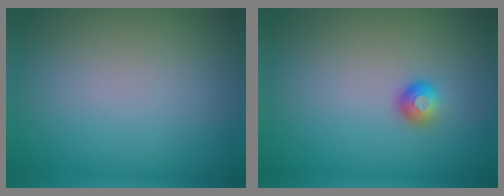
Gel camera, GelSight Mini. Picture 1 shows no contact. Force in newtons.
{"total": 1.3, "press": 1.0, "slide": 0.9}